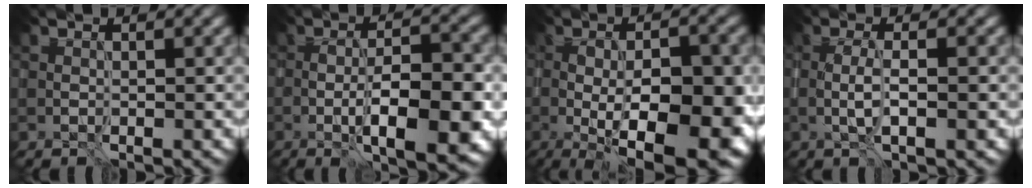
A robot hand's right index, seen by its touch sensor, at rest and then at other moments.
{"total": 8.2, "force": [-2.2, 2.5, 7.5], "torque": [-0.111, -0.004, -0.031]}
{"total": 13.4, "force": [-3.5, 5.4, 11.8], "torque": [-0.144, -0.003, -0.043]}
{"total": 2.2, "force": [-0.2, 0.4, 2.2], "torque": [-0.043, 0.002, -0.005]}